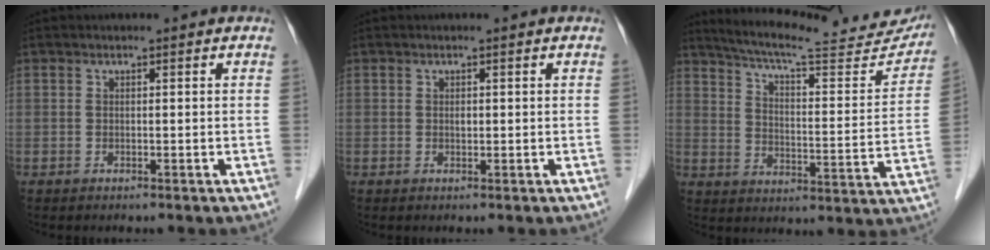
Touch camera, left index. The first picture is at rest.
{"total": 1.1, "force": [-1.1, 0.2, 0.2], "torque": [-0.004, -0.005, -0.018]}
{"total": 21.7, "force": [19.7, 3.1, 8.5], "torque": [-0.124, -0.047, 0.248]}